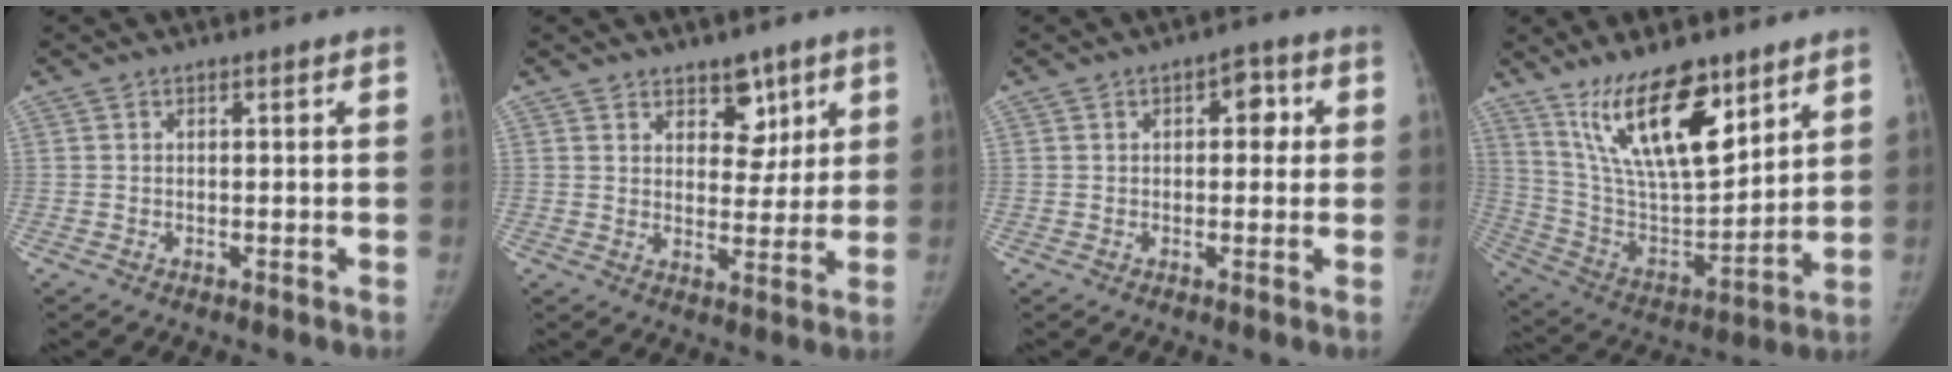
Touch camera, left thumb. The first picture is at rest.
{"total": 6.4, "force": [3.9, 4.1, 3.1], "torque": [-0.005, -0.025, 0.061]}
{"total": 4.3, "force": [0.9, 2.7, 3.2], "torque": [-0.016, 0.006, 0.005]}
{"total": 19.5, "force": [12.3, 7.0, 13.4], "torque": [-0.201, -0.068, 0.239]}